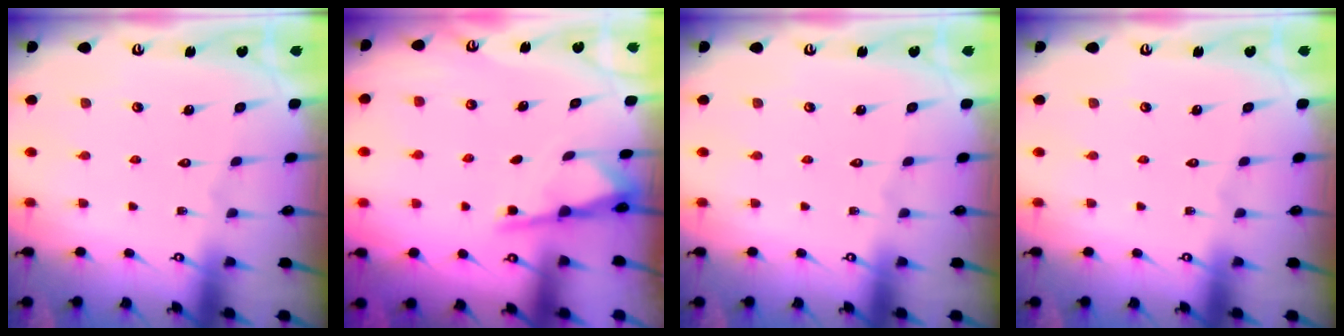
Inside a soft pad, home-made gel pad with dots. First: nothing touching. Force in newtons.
{"total": 2.4, "press": 2.4, "slide": 0.3}
{"total": 0.0}
{"total": 0.0}